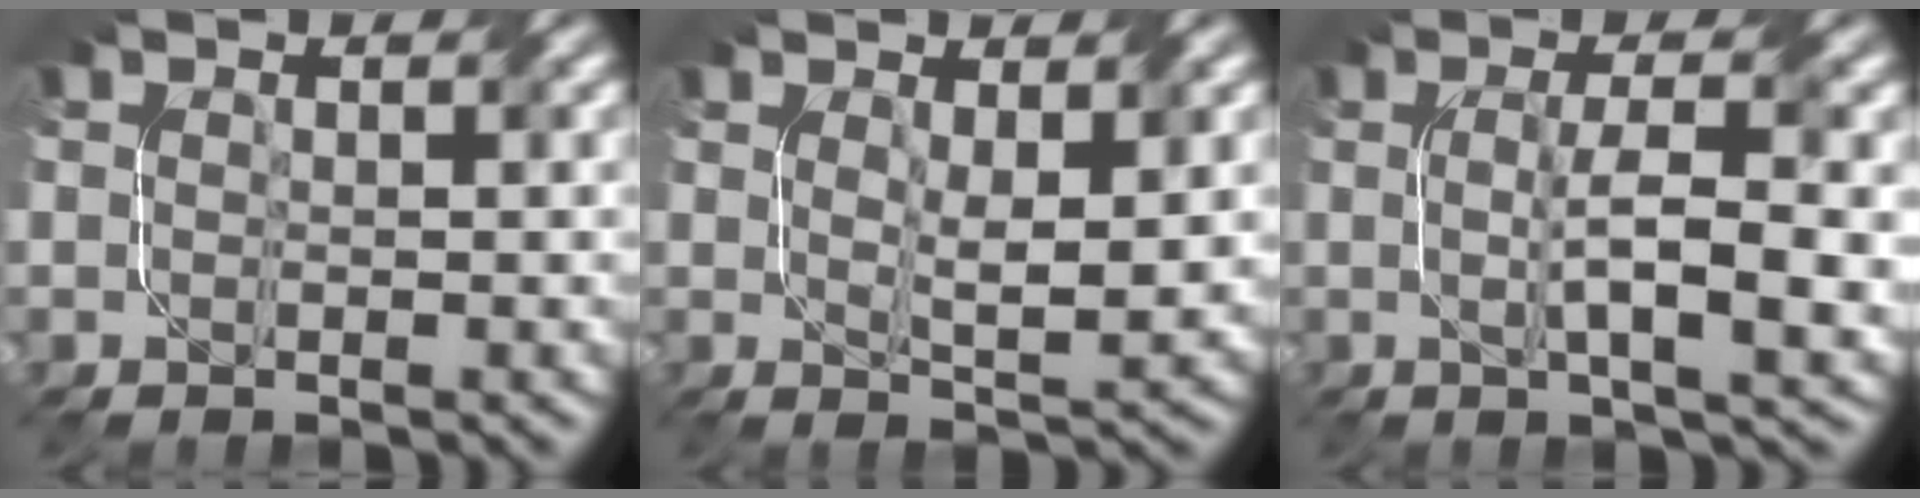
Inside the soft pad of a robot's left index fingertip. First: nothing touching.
{"total": 3.0, "force": [0.9, 0.8, 2.8], "torque": [-0.054, -0.006, 0.020]}
{"total": 5.8, "force": [-0.1, 1.1, 5.7], "torque": [-0.095, 0.001, 0.000]}